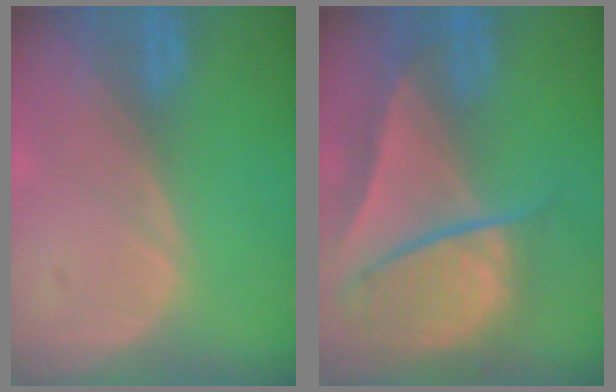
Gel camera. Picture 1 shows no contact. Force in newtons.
{"total": 9.4, "press": 8.1, "slide": 4.8}